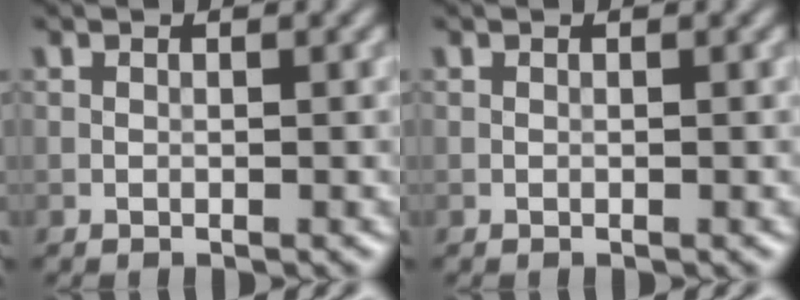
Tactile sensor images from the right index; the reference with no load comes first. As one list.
[{"total": 0.0}]